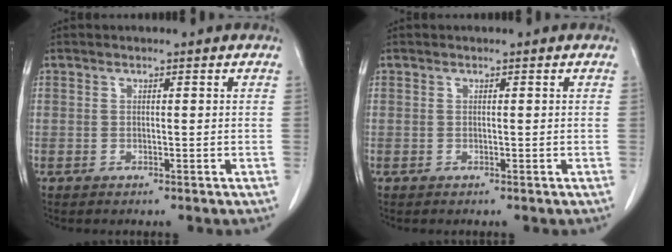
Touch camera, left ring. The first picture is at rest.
{"total": 0.0}